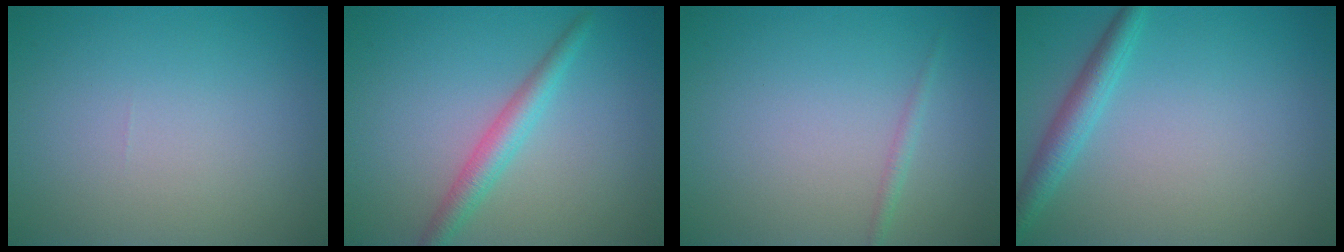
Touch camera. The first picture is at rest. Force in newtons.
{"total": 2.7, "press": 2.7, "slide": 0.1}
{"total": 0.8, "press": 0.8, "slide": 0.0}
{"total": 2.5, "press": 2.5, "slide": 0.1}